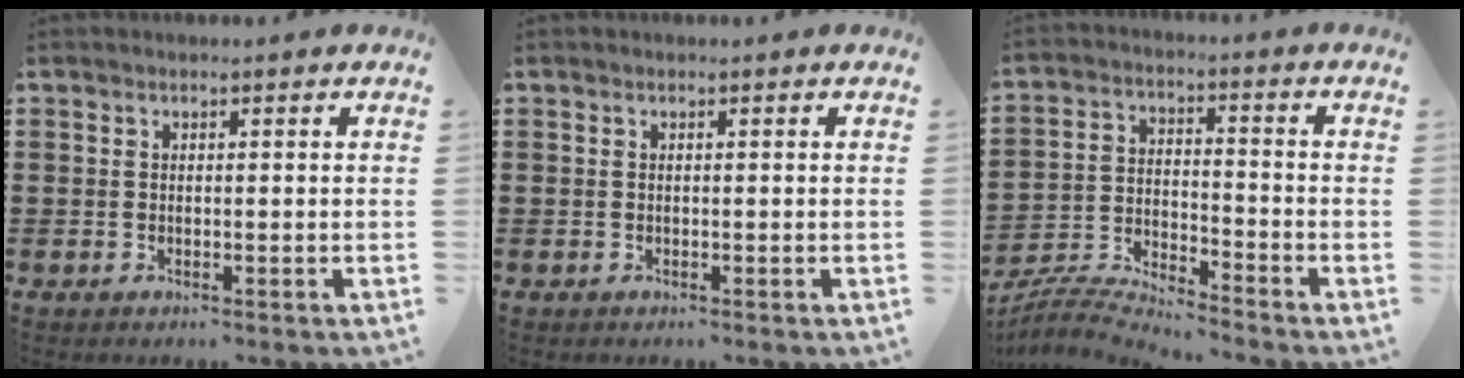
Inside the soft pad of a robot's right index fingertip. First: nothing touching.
{"total": 0.0}
{"total": 5.5, "force": [-5.5, 0.0, 0.9], "torque": [-0.036, -0.007, -0.114]}